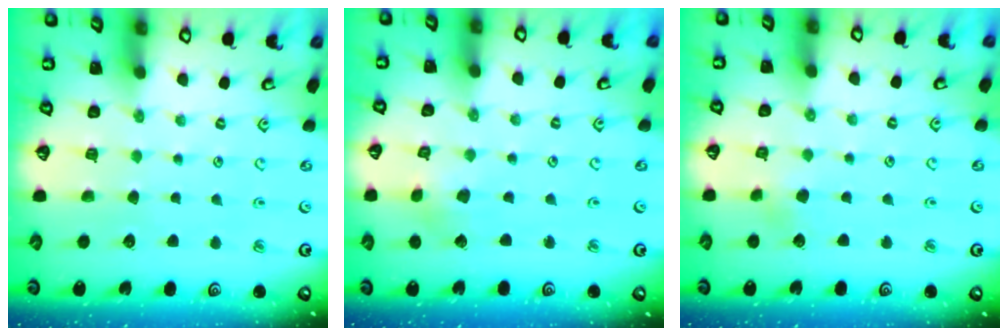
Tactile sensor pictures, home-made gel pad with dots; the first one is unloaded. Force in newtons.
{"total": 2.6, "press": 2.5, "slide": 0.4}
{"total": 3.8, "press": 3.7, "slide": 0.8}